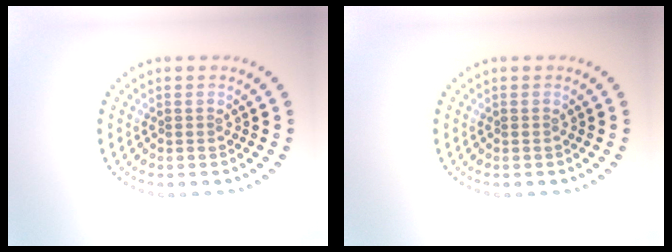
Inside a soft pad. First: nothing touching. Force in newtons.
{"total": 0.0}